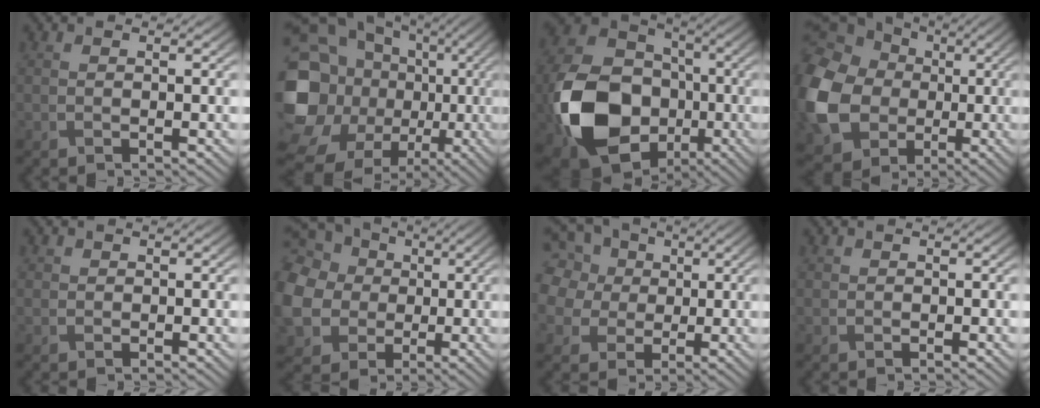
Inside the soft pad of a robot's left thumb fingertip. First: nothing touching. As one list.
[{"total": 23.0, "force": [-1.5, 20.1, 11.0], "torque": [-0.271, 0.003, -0.046]}, {"total": 18.5, "force": [-4.9, 14.2, 10.7], "torque": [-0.254, -0.051, -0.086]}, {"total": 17.9, "force": [-0.4, 15.5, 9.1], "torque": [-0.283, -0.024, -0.018]}, {"total": 0.9, "force": [0.2, 0.9, 0.1], "torque": [-0.001, -0.003, 0.000]}, {"total": 15.6, "force": [1.2, 13.8, 7.1], "torque": [-0.267, -0.002, 0.002]}, {"total": 12.2, "force": [3.9, 10.2, 5.5], "torque": [-0.205, 0.023, 0.070]}, {"total": 0.6, "force": [0.1, 0.6, 0.0], "torque": [0.001, -0.003, -0.001]}]